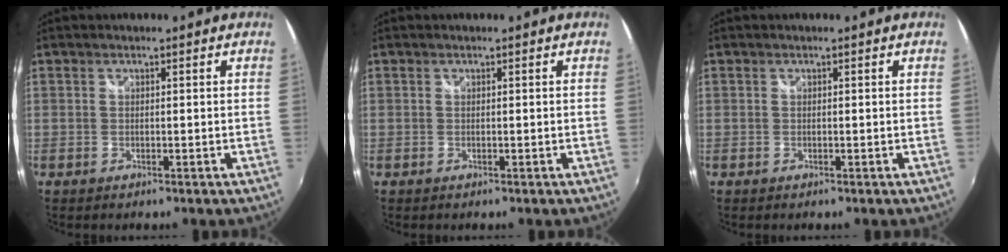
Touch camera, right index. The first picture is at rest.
{"total": 0.0}
{"total": 0.0}